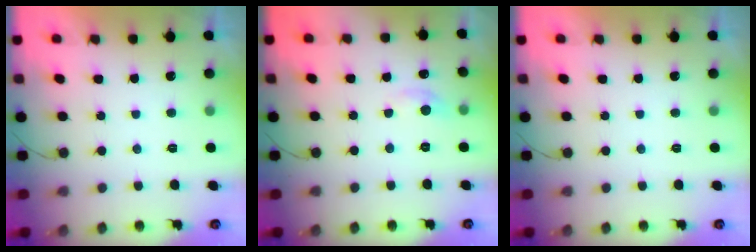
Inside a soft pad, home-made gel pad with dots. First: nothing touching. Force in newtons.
{"total": 5.0, "press": 4.9, "slide": 0.6}
{"total": 0.0}